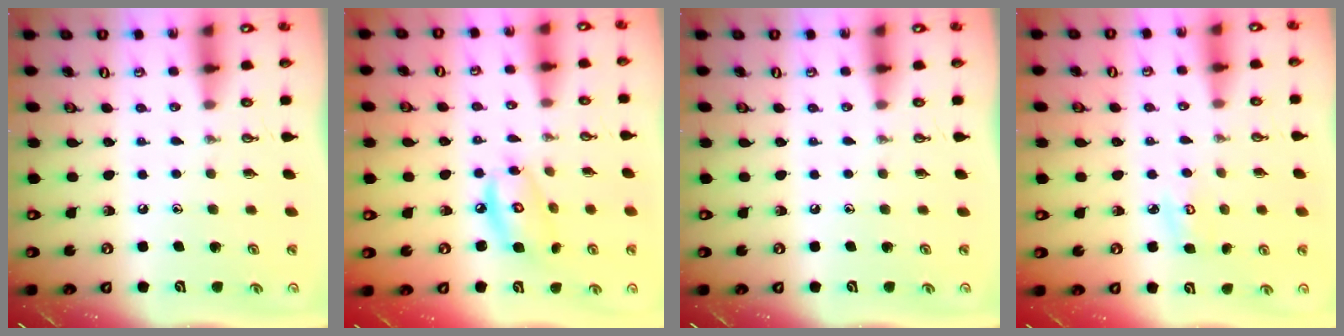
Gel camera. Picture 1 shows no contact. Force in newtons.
{"total": 9.4, "press": 9.4, "slide": 0.6}
{"total": 0.0}
{"total": 4.7, "press": 4.7, "slide": 0.4}